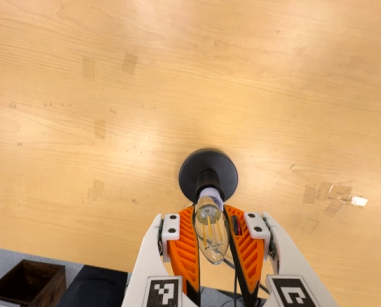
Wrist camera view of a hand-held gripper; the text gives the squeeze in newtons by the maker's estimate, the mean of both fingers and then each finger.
{"total": 20.9, "left": 21.8, "right": 20.0}